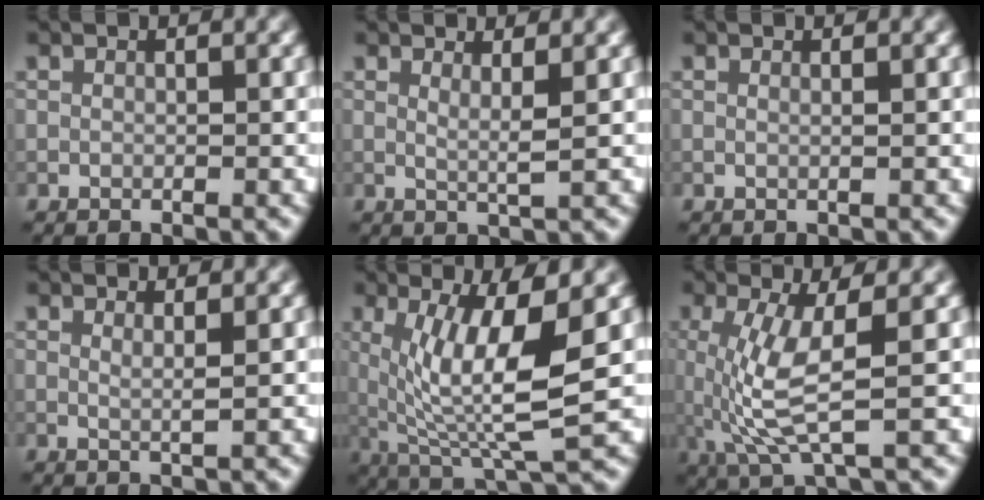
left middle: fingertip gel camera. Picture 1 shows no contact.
{"total": 1.9, "force": [0.9, 0.4, 1.6], "torque": [-0.023, -0.005, 0.010]}
{"total": 0.7, "force": [0.3, 0.3, 0.6], "torque": [-0.005, -0.001, -0.004]}
{"total": 1.4, "force": [0.7, 0.4, 1.1], "torque": [-0.012, -0.001, 0.005]}
{"total": 9.5, "force": [1.0, 2.3, 9.2], "torque": [-0.166, -0.012, 0.024]}
{"total": 5.7, "force": [0.2, 1.5, 5.5], "torque": [-0.125, -0.006, 0.008]}